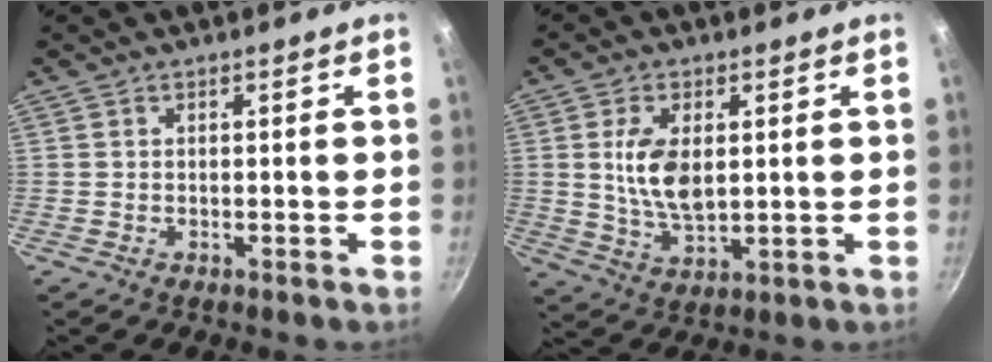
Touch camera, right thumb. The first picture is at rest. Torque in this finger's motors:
{"motor_torque": [0.18, -0.11, 1.49, -0.33, 0.04]}